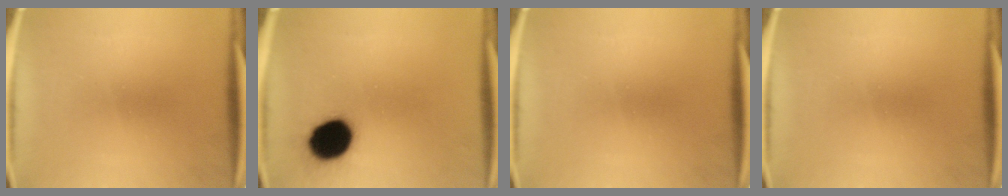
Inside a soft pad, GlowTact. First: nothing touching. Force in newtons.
{"total": 13.6}
{"total": 0.0}
{"total": 0.0}